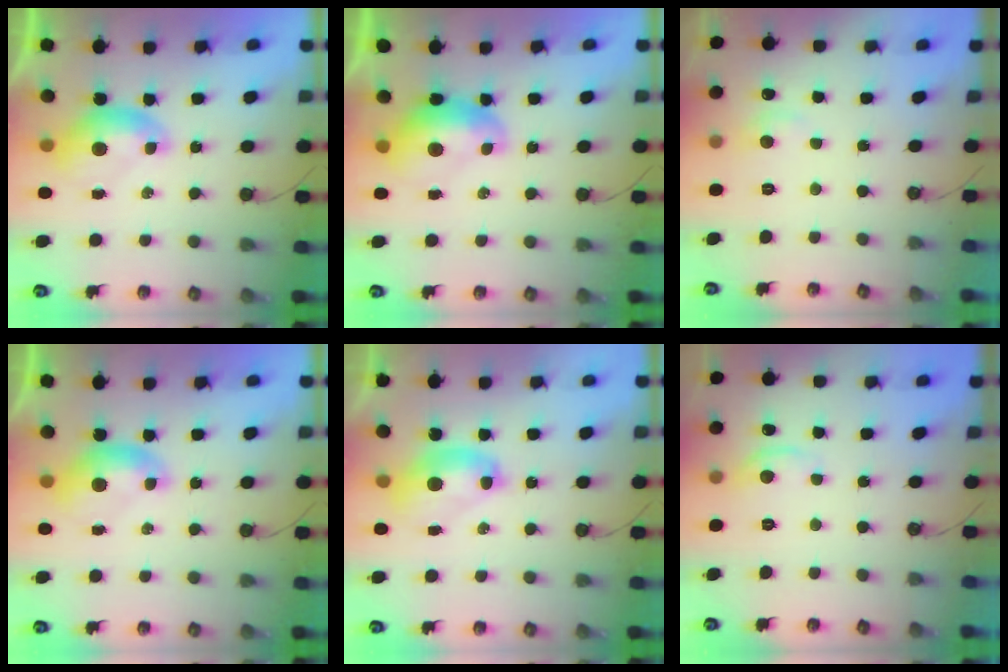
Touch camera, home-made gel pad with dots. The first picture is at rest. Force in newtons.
{"total": 1.9, "press": 1.8, "slide": 0.6}
{"total": 1.0, "press": 0.5, "slide": 0.9}
{"total": 0.0}
{"total": 2.8, "press": 2.8, "slide": 0.1}
{"total": 2.8, "press": 2.7, "slide": 0.5}